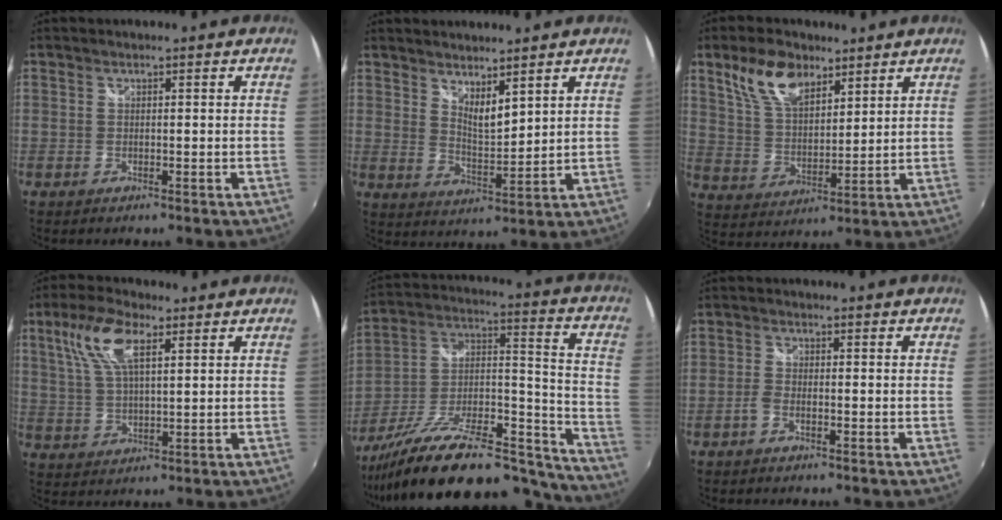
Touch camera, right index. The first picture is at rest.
{"total": 5.7, "force": [4.5, 1.5, 3.1], "torque": [-0.047, -0.009, 0.078]}
{"total": 11.0, "force": [6.9, 5.6, 6.5], "torque": [-0.124, 0.018, 0.139]}
{"total": 9.9, "force": [4.7, 4.2, 7.5], "torque": [-0.152, 0.019, 0.091]}
{"total": 28.9, "force": [-22.8, 8.5, 15.5], "torque": [-0.235, 0.004, -0.348]}
{"total": 2.2, "force": [-1.3, 0.9, 1.5], "torque": [-0.045, 0.005, -0.032]}